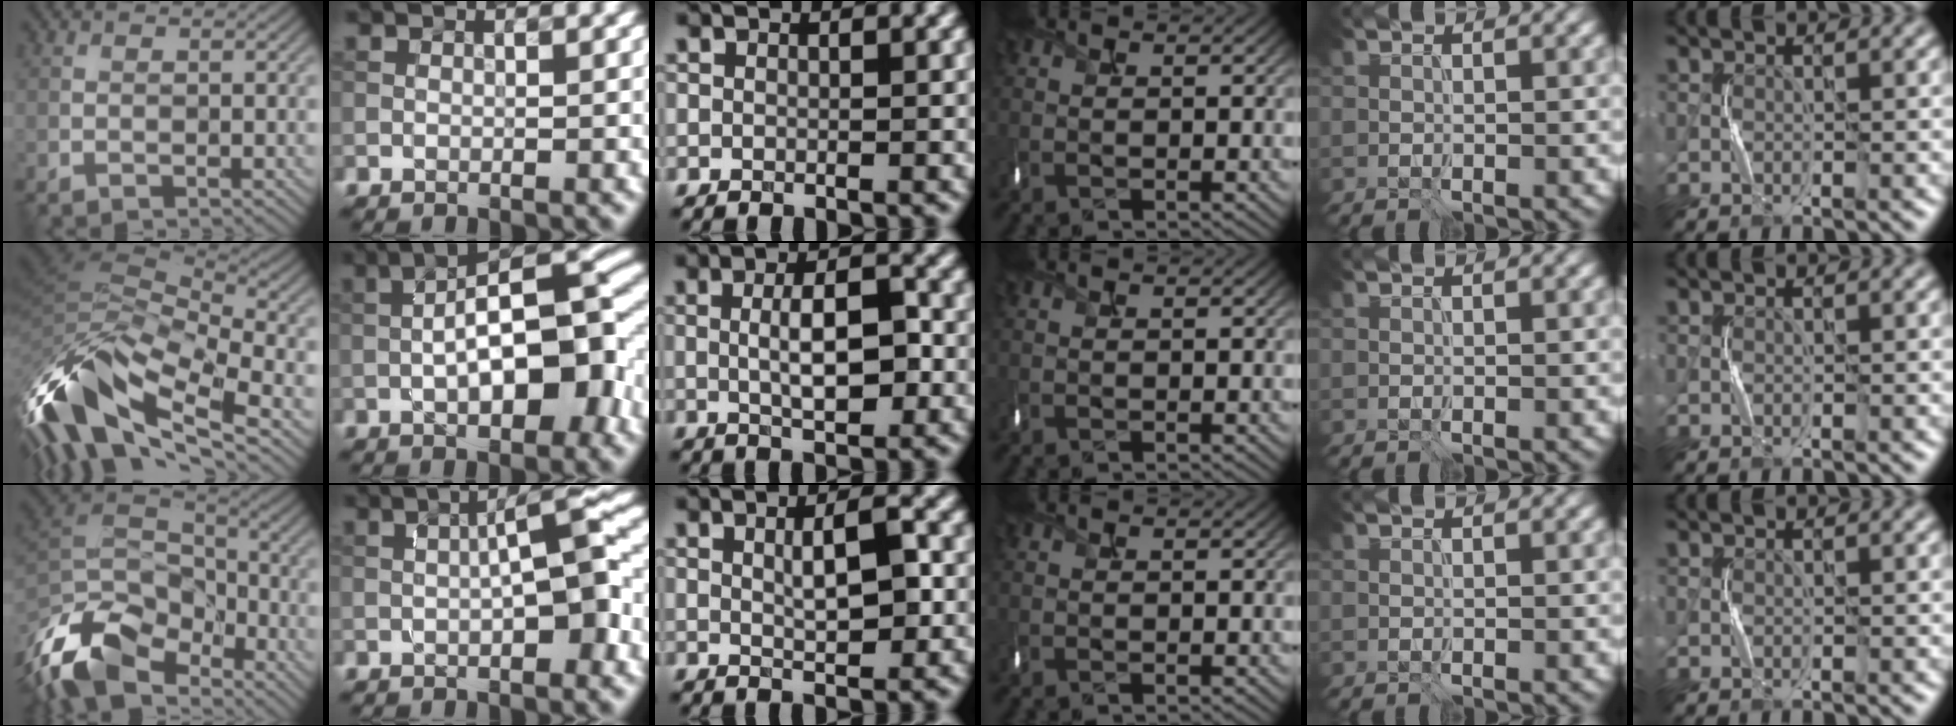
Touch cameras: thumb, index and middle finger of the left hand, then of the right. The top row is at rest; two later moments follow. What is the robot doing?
{"motion": "shake", "object": "box of matches"}